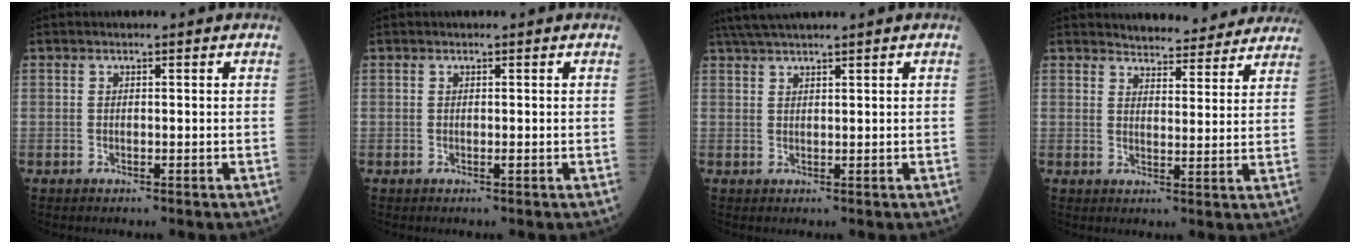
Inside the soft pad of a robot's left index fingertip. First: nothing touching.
{"total": 0.0}
{"total": 4.4, "force": [3.8, -0.8, 2.1], "torque": [-0.040, 0.025, 0.075]}
{"total": 12.2, "force": [11.7, 2.7, 2.1], "torque": [-0.004, -0.001, 0.125]}